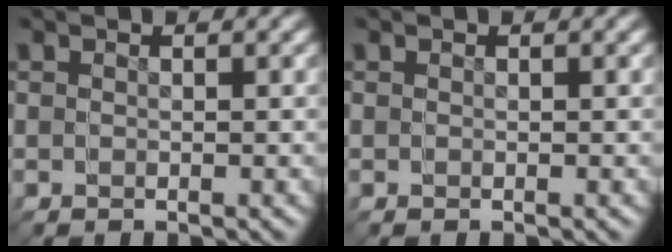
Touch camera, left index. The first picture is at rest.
{"total": 0.0}